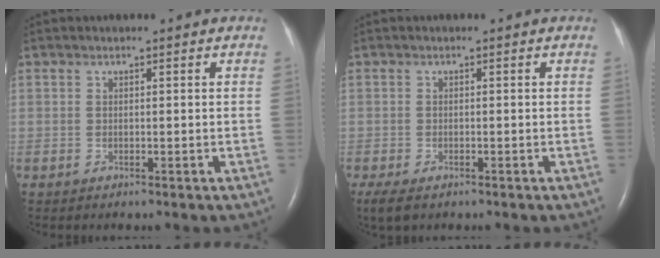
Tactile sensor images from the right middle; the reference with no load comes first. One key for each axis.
{"total": 4.4, "fx": -2.9, "fy": 2.1, "fz": 2.6, "tx": -0.052, "ty": -0.013, "tz": -0.045}